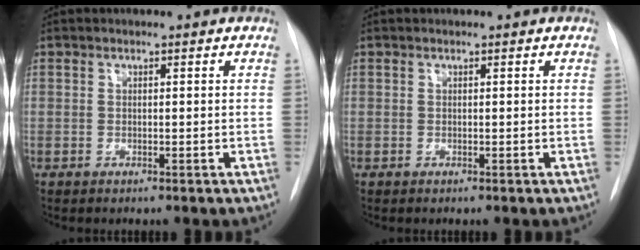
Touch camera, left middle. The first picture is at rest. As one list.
[{"total": 0.0}]